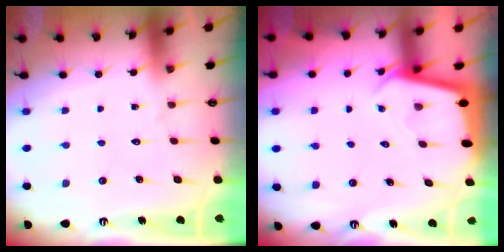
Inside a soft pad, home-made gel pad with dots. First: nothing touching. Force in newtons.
{"total": 2.5, "press": 2.5, "slide": 0.1}